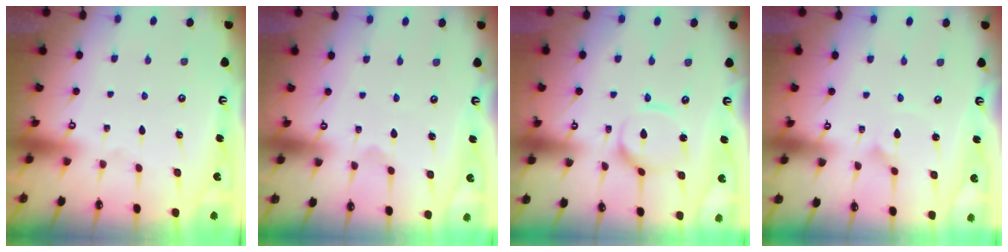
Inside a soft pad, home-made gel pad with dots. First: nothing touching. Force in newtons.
{"total": 1.8, "press": 1.8, "slide": 0.2}
{"total": 8.6, "press": 8.5, "slide": 0.7}
{"total": 1.3, "press": 1.3, "slide": 0.0}